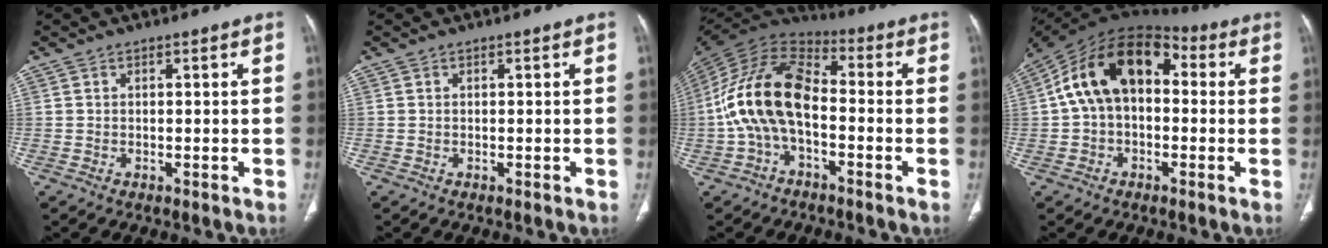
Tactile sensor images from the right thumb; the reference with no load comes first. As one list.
[{"total": 0.0}, {"total": 16.1, "force": [-2.4, 9.1, 13.0], "torque": [-0.250, 0.047, -0.054]}, {"total": 16.0, "force": [1.7, 10.4, 12.0], "torque": [-0.195, 0.051, 0.015]}]